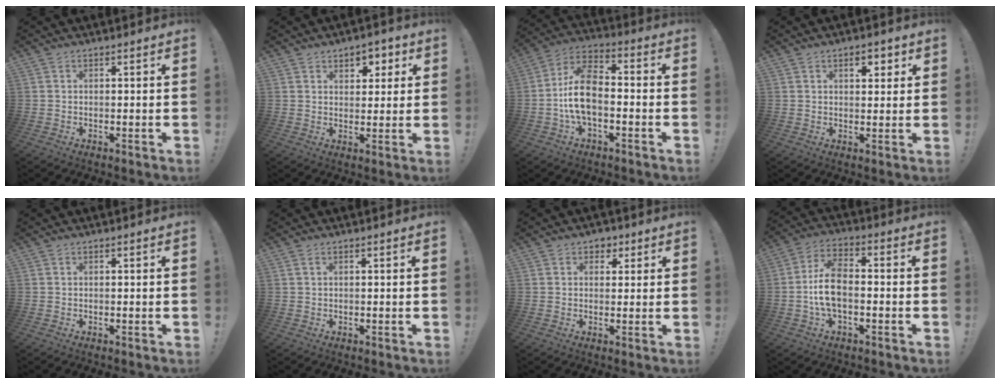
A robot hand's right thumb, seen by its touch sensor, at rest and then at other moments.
{"total": 5.2, "force": [2.5, 4.1, 1.9], "torque": [-0.010, -0.018, 0.042]}
{"total": 12.5, "force": [-3.0, 6.9, 10.0], "torque": [-0.198, 0.018, -0.051]}
{"total": 4.5, "force": [2.3, 2.5, 3.1], "torque": [-0.031, -0.005, 0.033]}
{"total": 0.0}
{"total": 1.0, "force": [0.5, 0.5, 0.7], "torque": [-0.022, 0.005, 0.010]}
{"total": 3.8, "force": [1.7, 3.2, 1.1], "torque": [-0.002, -0.008, 0.028]}
{"total": 10.5, "force": [-2.0, 5.6, 8.6], "torque": [-0.171, 0.007, -0.034]}